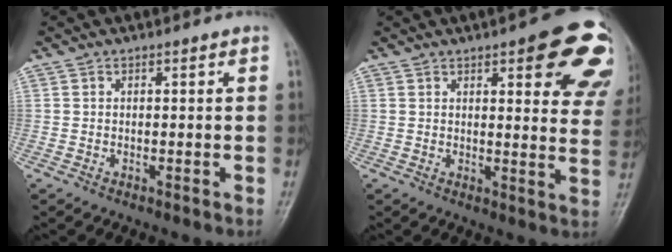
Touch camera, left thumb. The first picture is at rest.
{"total": 17.0, "force": [8.8, 5.5, 13.5], "torque": [-0.125, -0.031, 0.095]}